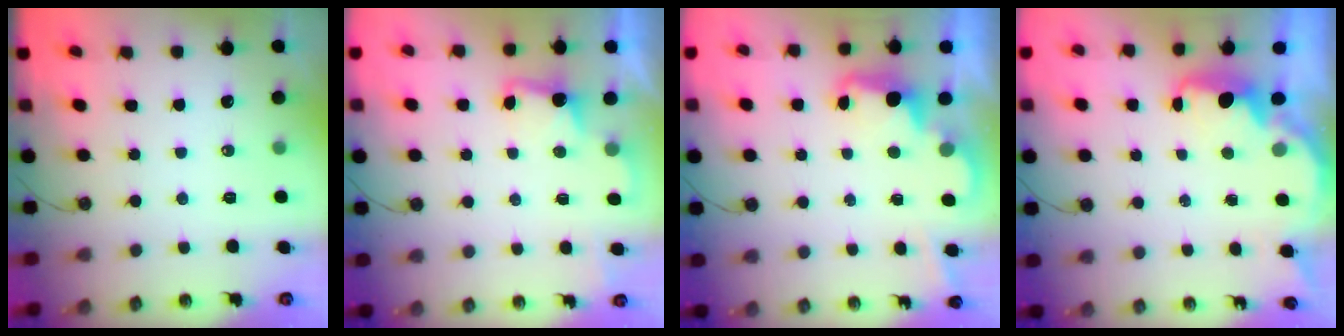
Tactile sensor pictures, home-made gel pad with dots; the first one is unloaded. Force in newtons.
{"total": 2.4, "press": 2.2, "slide": 1.0}
{"total": 2.4, "press": 2.3, "slide": 0.5}
{"total": 2.1, "press": 2.1, "slide": 0.4}